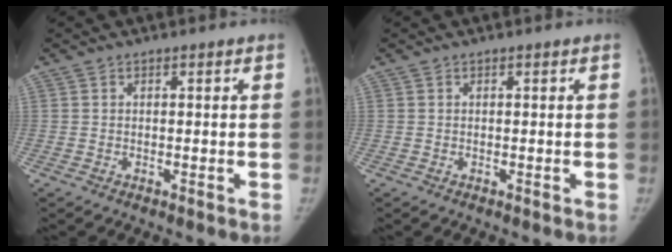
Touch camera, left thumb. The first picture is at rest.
{"total": 0.0}